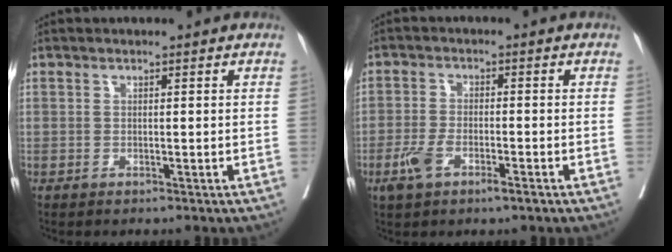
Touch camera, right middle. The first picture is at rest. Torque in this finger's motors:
{"motor_torque": [1.02, -0.73, 0.50, 0.08]}